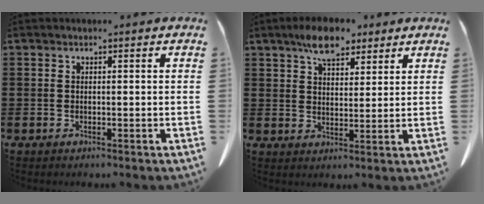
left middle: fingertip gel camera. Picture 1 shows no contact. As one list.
[{"total": 7.0, "force": [5.3, 3.0, 3.6], "torque": [-0.076, -0.004, 0.096]}]